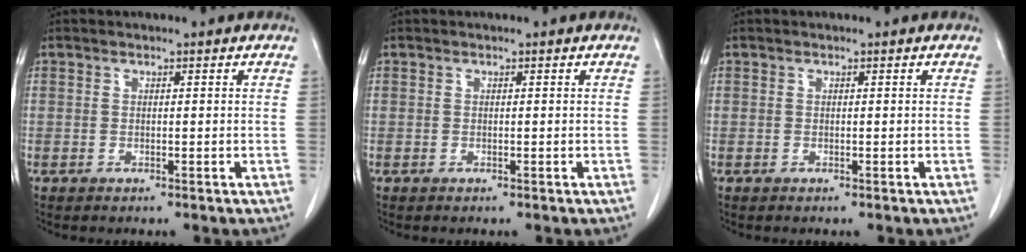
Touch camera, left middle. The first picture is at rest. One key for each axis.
{"total": 0.0}
{"total": 0.0}